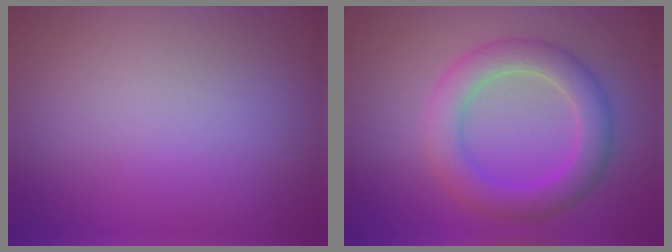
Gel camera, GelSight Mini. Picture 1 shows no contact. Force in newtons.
{"total": 4.7, "press": 4.7, "slide": 0.0}